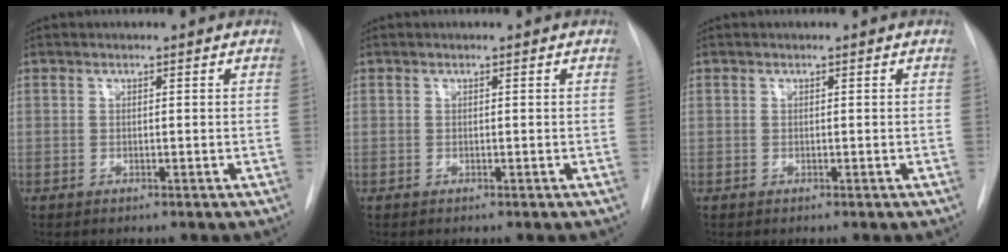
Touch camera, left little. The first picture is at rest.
{"total": 0.0}
{"total": 0.0}